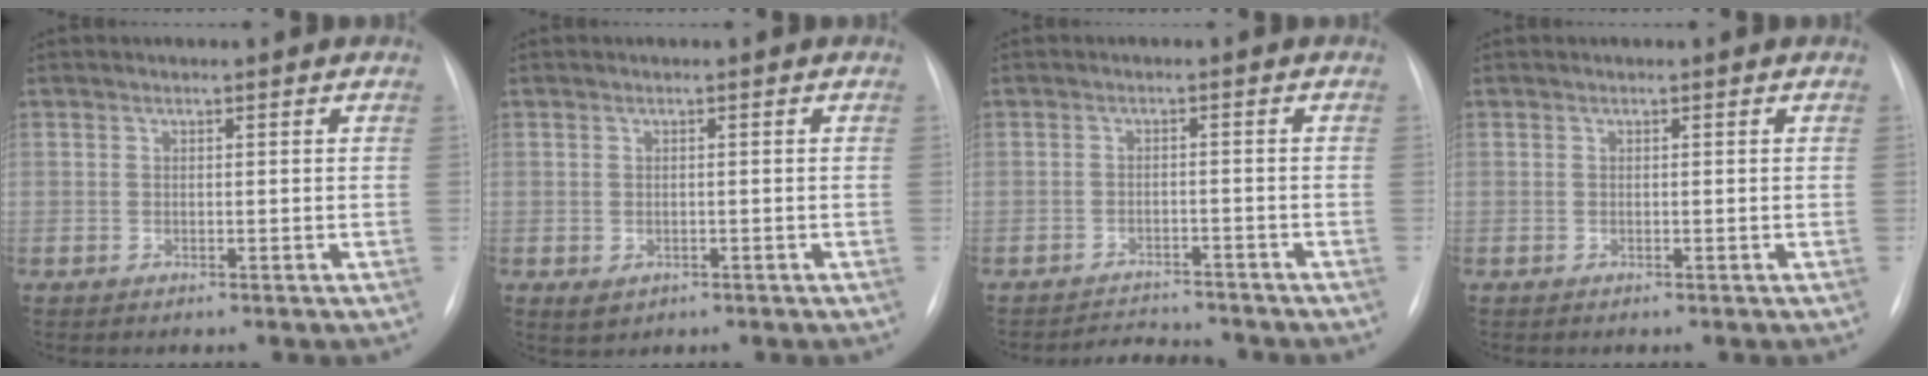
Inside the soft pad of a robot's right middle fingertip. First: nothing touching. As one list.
[{"total": 1.8, "force": [-0.7, 1.4, 0.9], "torque": [-0.013, -0.001, 0.000]}, {"total": 4.7, "force": [-4.7, 0.6, 0.2], "torque": [-0.006, 0.000, -0.071]}, {"total": 0.0}]